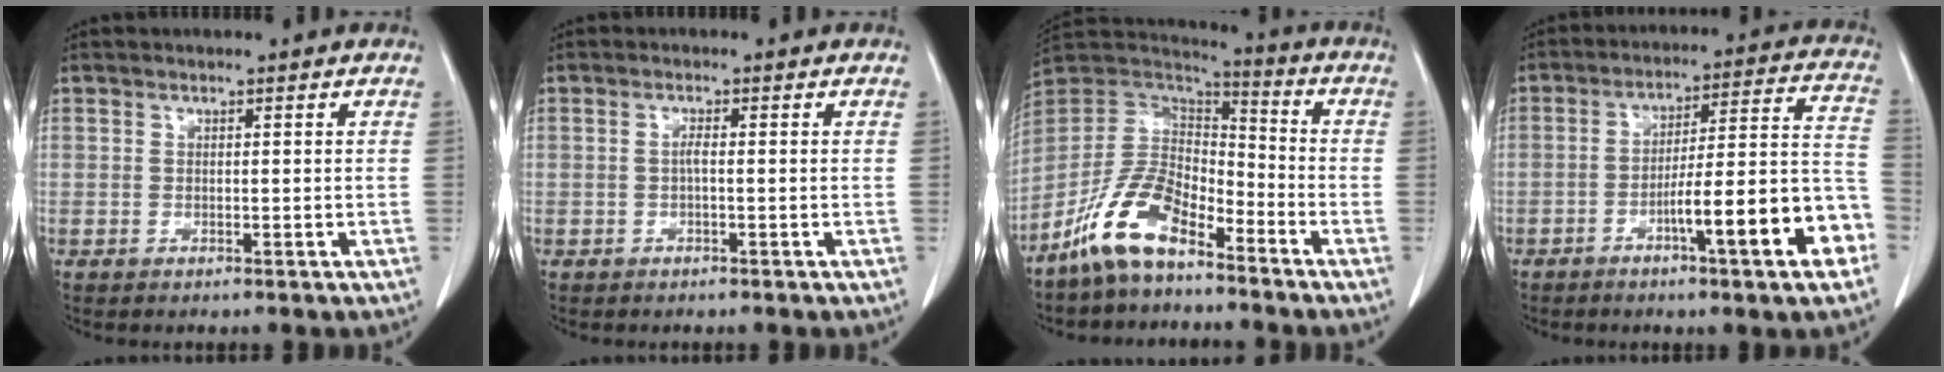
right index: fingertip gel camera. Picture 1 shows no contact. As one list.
[{"total": 1.1, "force": [-0.2, 0.1, 1.1], "torque": [-0.021, 0.002, -0.004]}, {"total": 12.3, "force": [-8.4, 4.9, 7.5], "torque": [-0.160, 0.019, -0.167]}, {"total": 15.3, "force": [-6.5, 1.1, 13.8], "torque": [-0.181, 0.023, -0.093]}]